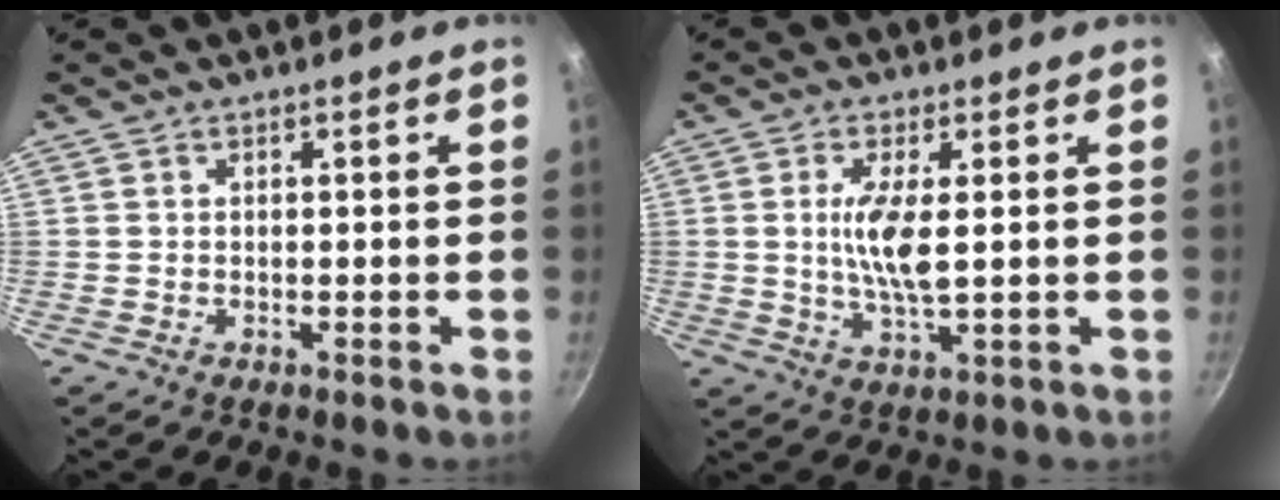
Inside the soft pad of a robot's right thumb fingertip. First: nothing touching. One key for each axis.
{"total": 7.5, "fx": 0.8, "fy": 2.1, "fz": 7.2, "tx": -0.148, "ty": -0.007, "tz": 0.017}